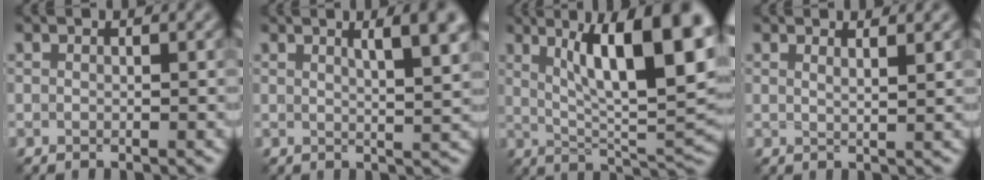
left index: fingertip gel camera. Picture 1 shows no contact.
{"total": 5.7, "force": [2.7, 1.8, 4.7], "torque": [-0.033, 0.019, 0.022]}
{"total": 13.4, "force": [5.0, 4.0, 11.7], "torque": [-0.159, -0.001, 0.081]}
{"total": 1.6, "force": [1.2, 0.3, 0.9], "torque": [-0.006, 0.001, 0.014]}